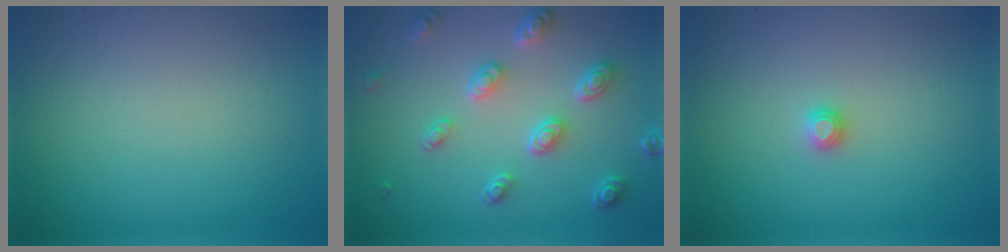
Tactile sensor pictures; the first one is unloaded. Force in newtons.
{"total": 4.6, "press": 3.4, "slide": 3.0}
{"total": 0.8, "press": 0.8, "slide": 0.1}